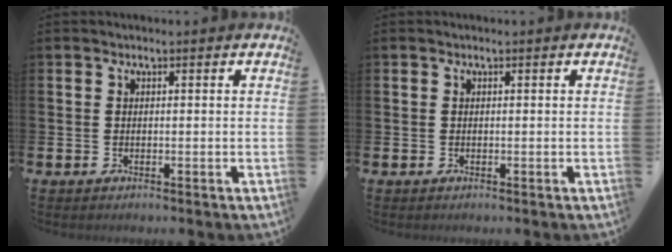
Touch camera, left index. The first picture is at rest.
{"total": 0.0}